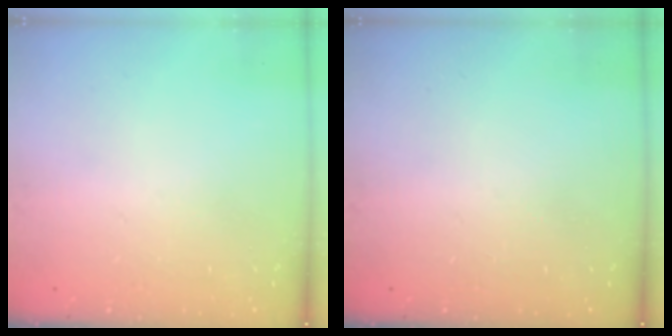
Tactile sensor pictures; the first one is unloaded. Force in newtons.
{"total": 0.0}